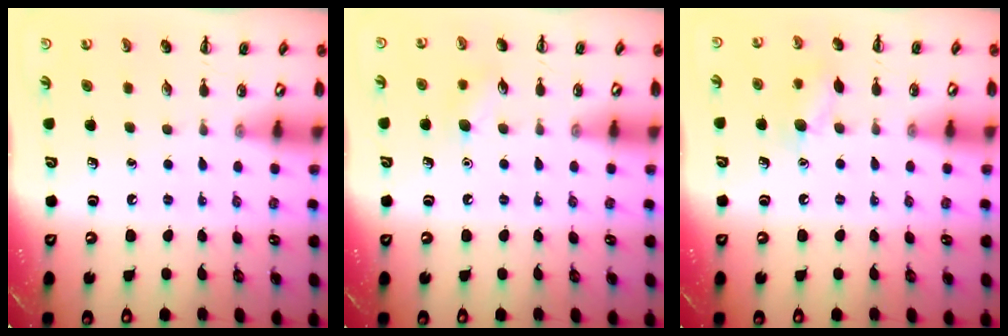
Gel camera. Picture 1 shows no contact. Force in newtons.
{"total": 8.2, "press": 7.9, "slide": 2.0}
{"total": 8.0, "press": 7.9, "slide": 1.4}